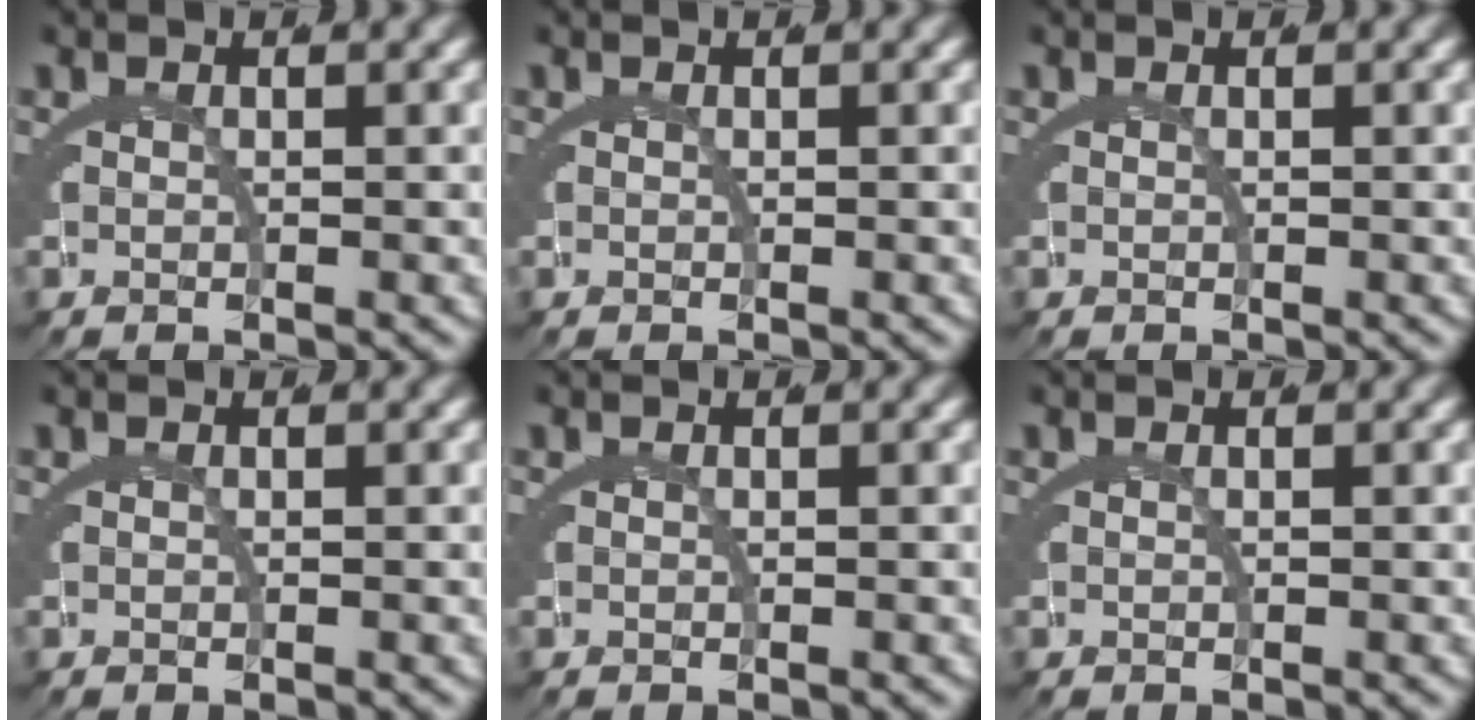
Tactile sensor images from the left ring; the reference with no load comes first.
{"total": 0.0}
{"total": 0.0}
{"total": 0.0}
{"total": 0.0}
{"total": 0.0}